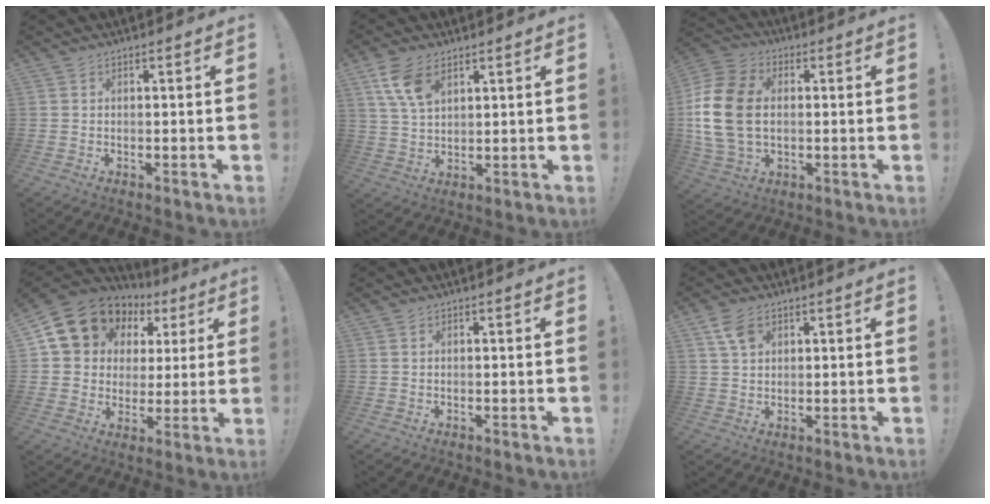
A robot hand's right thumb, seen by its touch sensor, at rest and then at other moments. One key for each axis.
{"total": 9.2, "fx": 5.1, "fy": 4.9, "fz": 5.9, "tx": -0.110, "ty": -0.016, "tz": 0.098}
{"total": 17.9, "fx": 1.0, "fy": 12.6, "fz": 12.6, "tx": -0.243, "ty": 0.012, "tz": 0.023}
{"total": 14.4, "fx": 8.0, "fy": 10.8, "fz": 5.2, "tx": -0.088, "ty": -0.044, "tz": 0.165}
{"total": 0.0}
{"total": 5.9, "fx": 3.1, "fy": 3.9, "fz": 3.3, "tx": -0.054, "ty": -0.006, "tz": 0.060}